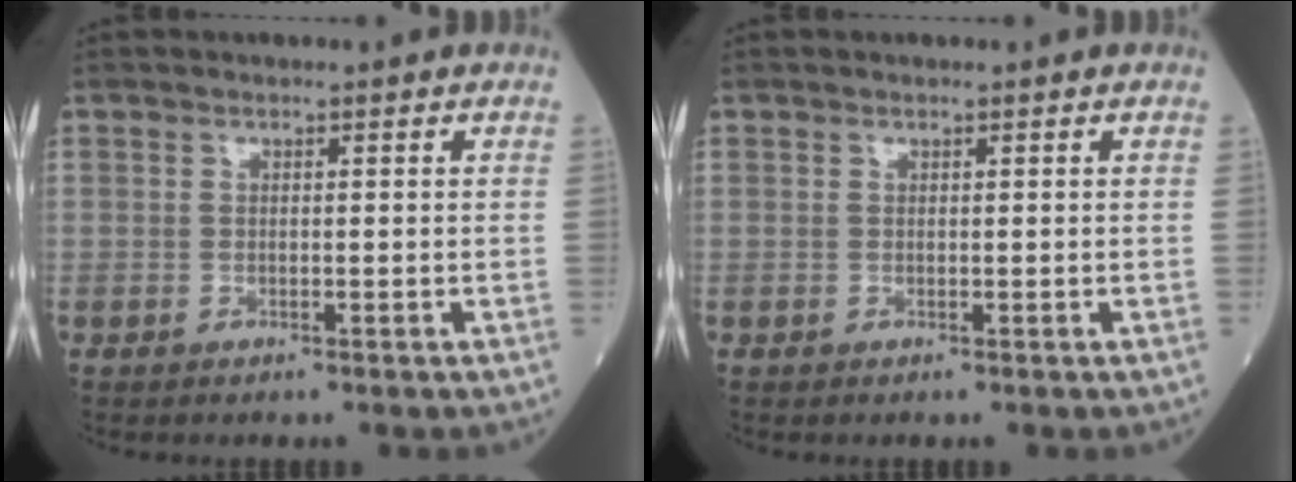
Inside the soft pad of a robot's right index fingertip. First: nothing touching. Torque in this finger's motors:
{"motor_torque": [0.11, 0.02, 0.05, -0.01]}